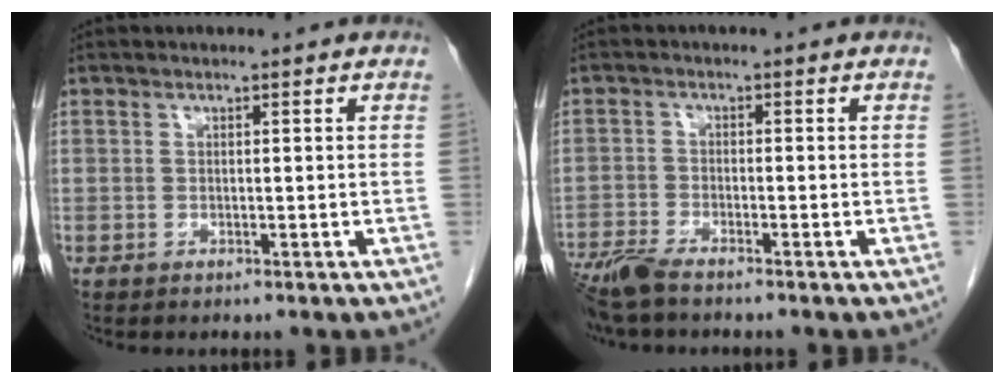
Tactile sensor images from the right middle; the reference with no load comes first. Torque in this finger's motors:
{"motor_torque": [0.37, -0.33, 0.11, 0.08]}